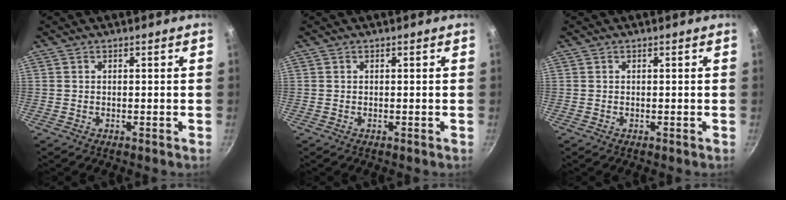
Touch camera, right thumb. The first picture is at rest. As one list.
[{"total": 0.0}, {"total": 0.0}]